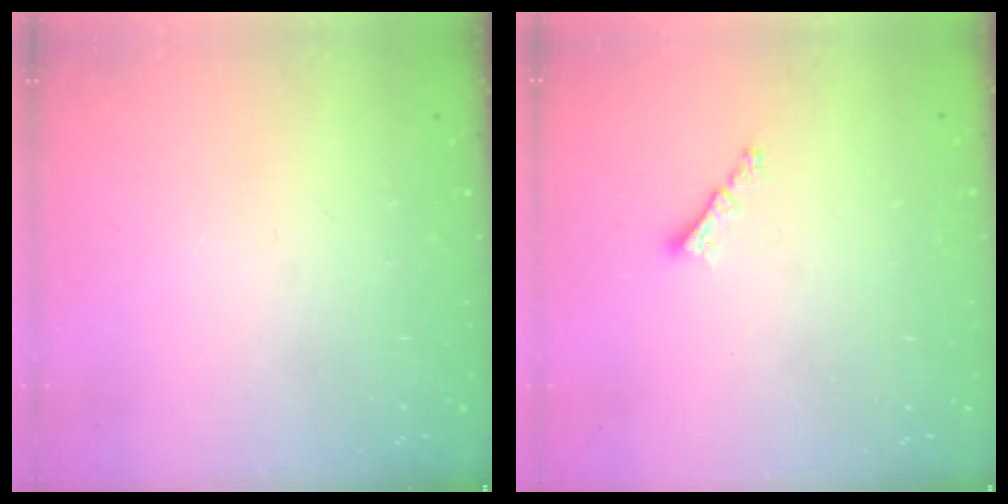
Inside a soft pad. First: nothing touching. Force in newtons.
{"total": 1.8, "press": 1.8, "slide": 0.2}